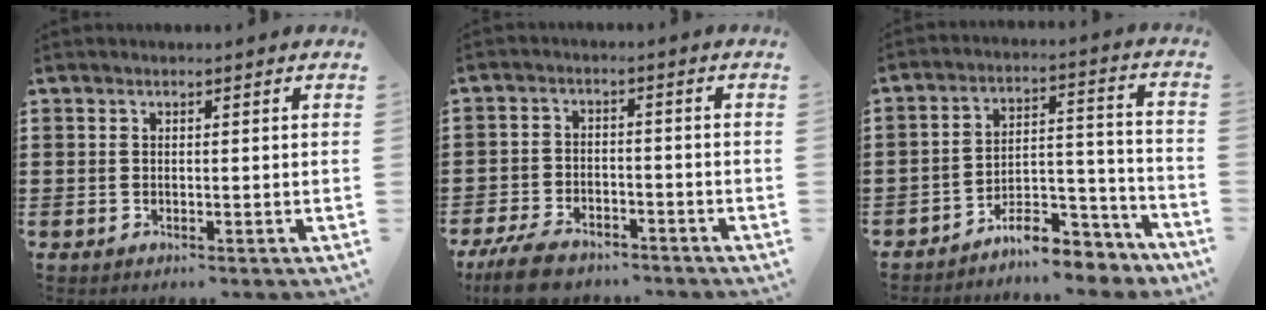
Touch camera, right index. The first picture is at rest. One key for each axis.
{"total": 5.5, "fx": -4.8, "fy": 1.5, "fz": 2.0, "tx": -0.052, "ty": 0.004, "tz": -0.097}
{"total": 8.6, "fx": -7.8, "fy": 2.3, "fz": 2.8, "tx": -0.031, "ty": 0.030, "tz": -0.145}